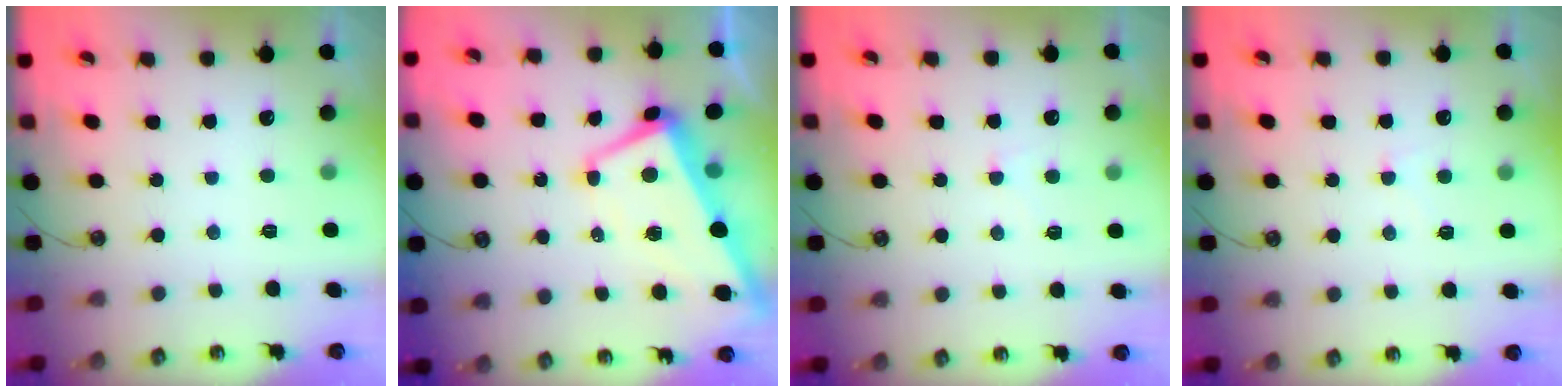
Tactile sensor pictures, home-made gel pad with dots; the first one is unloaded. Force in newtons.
{"total": 1.4, "press": 0.9, "slide": 1.0}
{"total": 0.9, "press": 0.9, "slide": 0.4}
{"total": 0.9, "press": 0.9, "slide": 0.4}